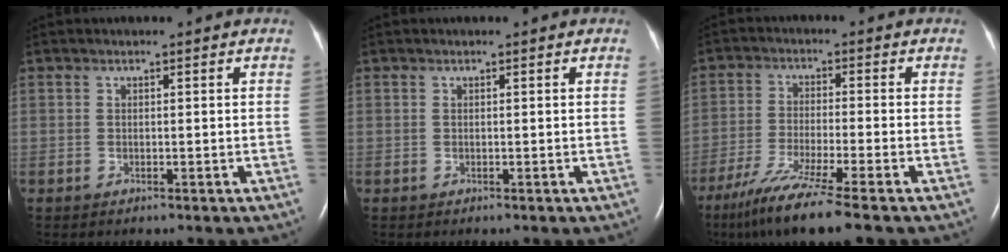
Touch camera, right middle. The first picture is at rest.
{"total": 0.0}
{"total": 10.3, "force": [-7.4, -0.7, 7.2], "torque": [-0.133, -0.037, -0.127]}